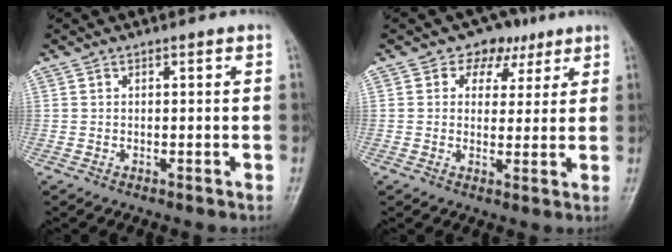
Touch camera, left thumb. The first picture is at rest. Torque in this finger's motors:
{"motor_torque": [-0.05, 0.17, -0.13, -0.12, 0.01]}